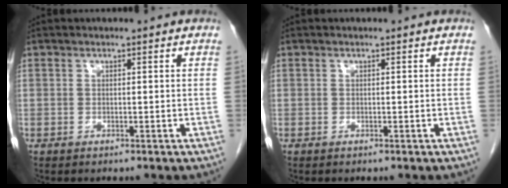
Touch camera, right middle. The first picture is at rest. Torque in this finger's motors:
{"motor_torque": [-0.13, -0.17, 0.01, 0.00]}